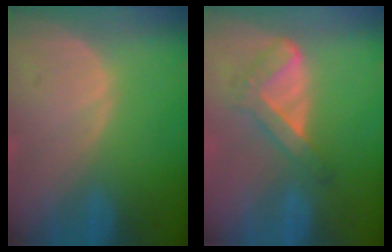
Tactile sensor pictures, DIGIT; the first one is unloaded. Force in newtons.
{"total": 5.4, "press": 4.7, "slide": 2.7}